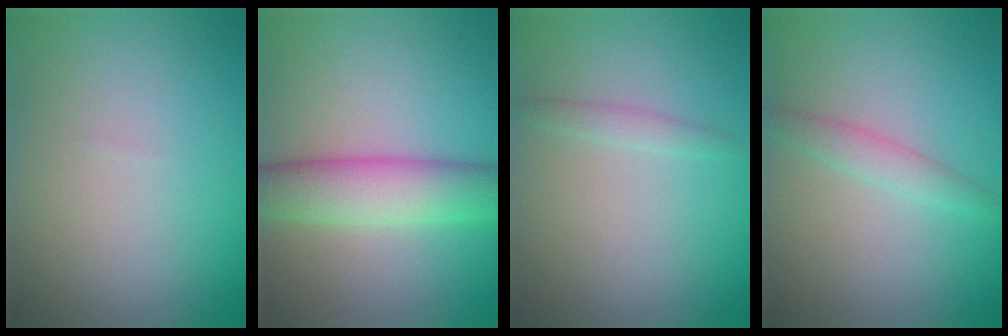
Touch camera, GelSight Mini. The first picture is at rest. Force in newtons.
{"total": 5.7, "press": 5.7, "slide": 0.2}
{"total": 1.2, "press": 1.2, "slide": 0.1}
{"total": 1.9, "press": 1.9, "slide": 0.1}